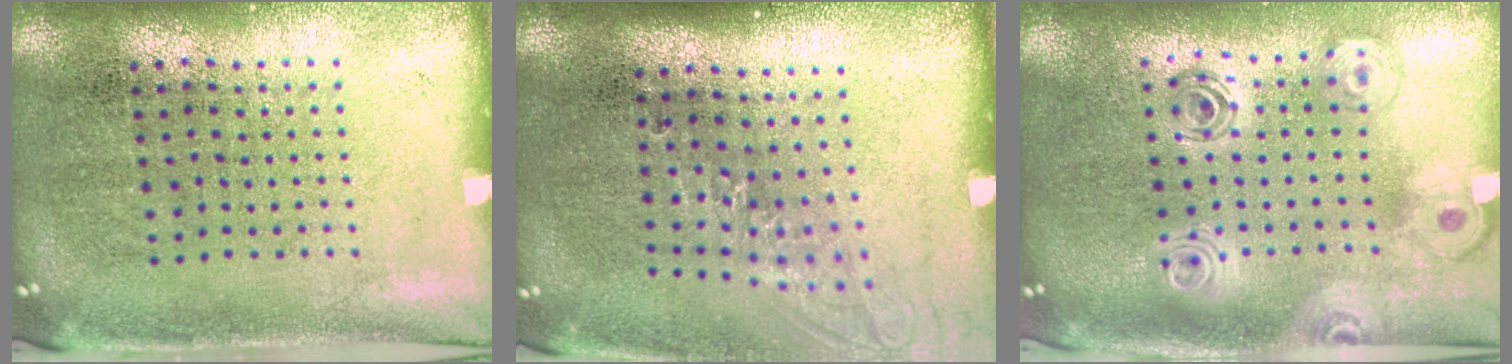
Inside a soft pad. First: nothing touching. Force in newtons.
{"total": 1.3, "press": 1.0, "slide": 0.8}
{"total": 2.1, "press": 1.7, "slide": 1.2}